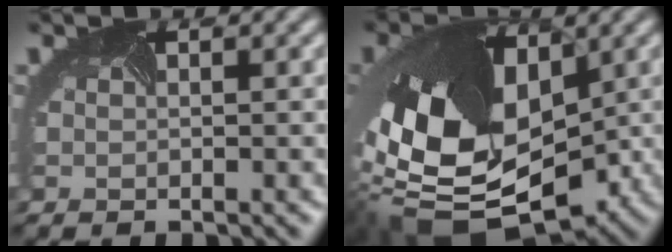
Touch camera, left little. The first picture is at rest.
{"total": 15.0, "force": [-1.9, 10.0, 11.0], "torque": [-0.249, -0.036, -0.017]}